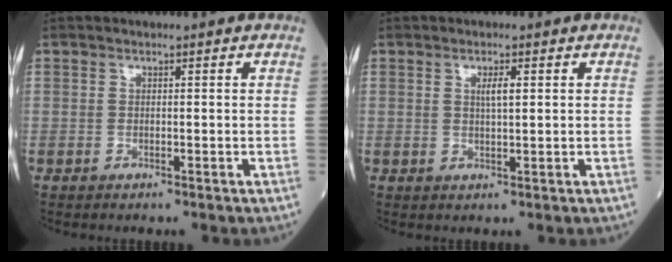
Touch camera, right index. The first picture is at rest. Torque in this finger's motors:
{"motor_torque": [0.03, 0.02, 0.05, 0.05]}